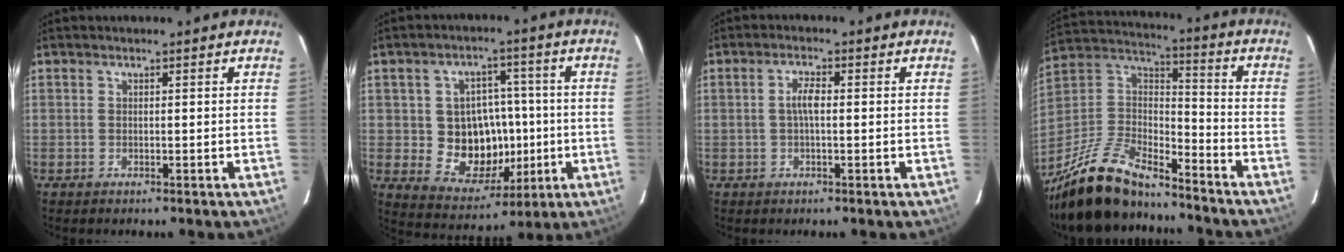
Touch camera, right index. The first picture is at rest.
{"total": 12.6, "force": [-1.3, 10.8, 6.4], "torque": [-0.127, 0.010, 0.003]}
{"total": 2.8, "force": [-0.1, 0.8, 2.6], "torque": [-0.053, 0.006, -0.001]}
{"total": 21.5, "force": [-17.0, 7.1, 11.0], "torque": [-0.241, -0.009, -0.302]}